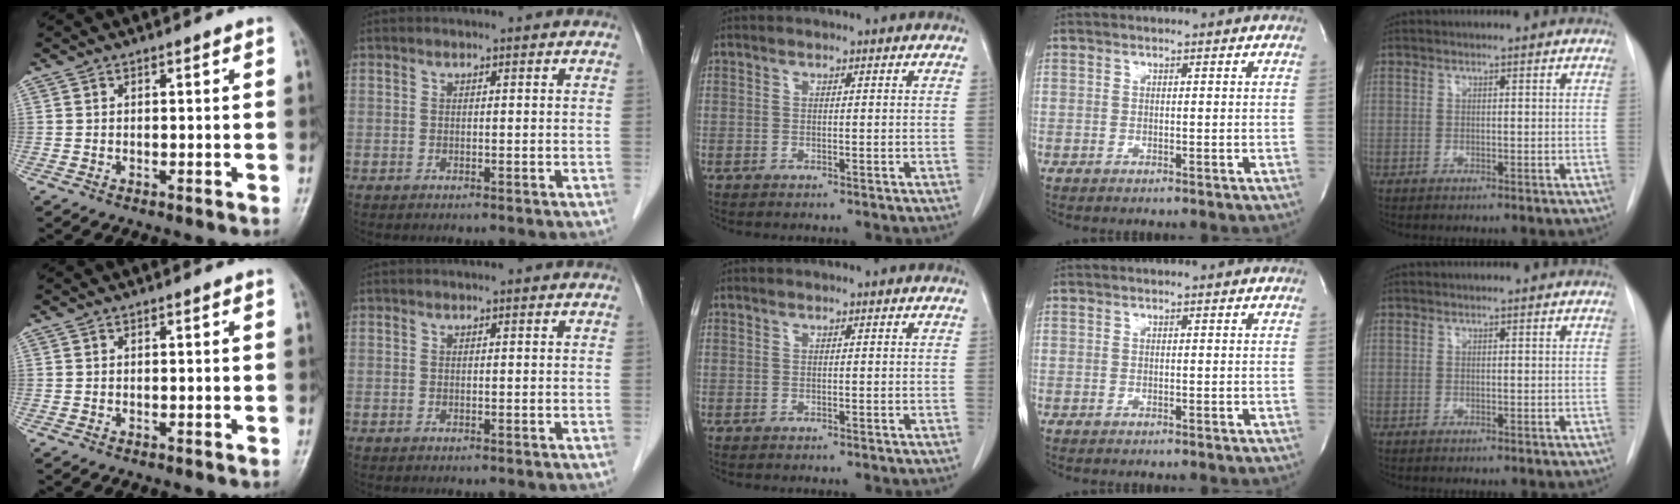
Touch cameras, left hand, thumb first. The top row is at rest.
{}